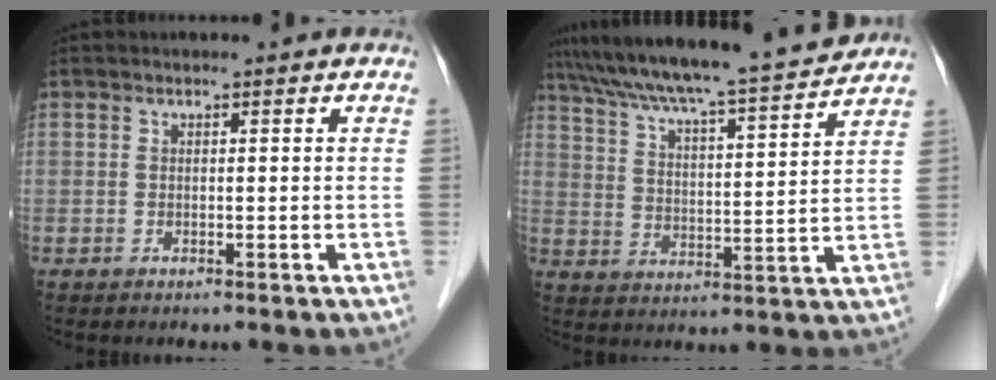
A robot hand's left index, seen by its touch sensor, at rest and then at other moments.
{"total": 18.0, "force": [16.3, 0.0, 7.6], "torque": [-0.131, -0.001, 0.245]}